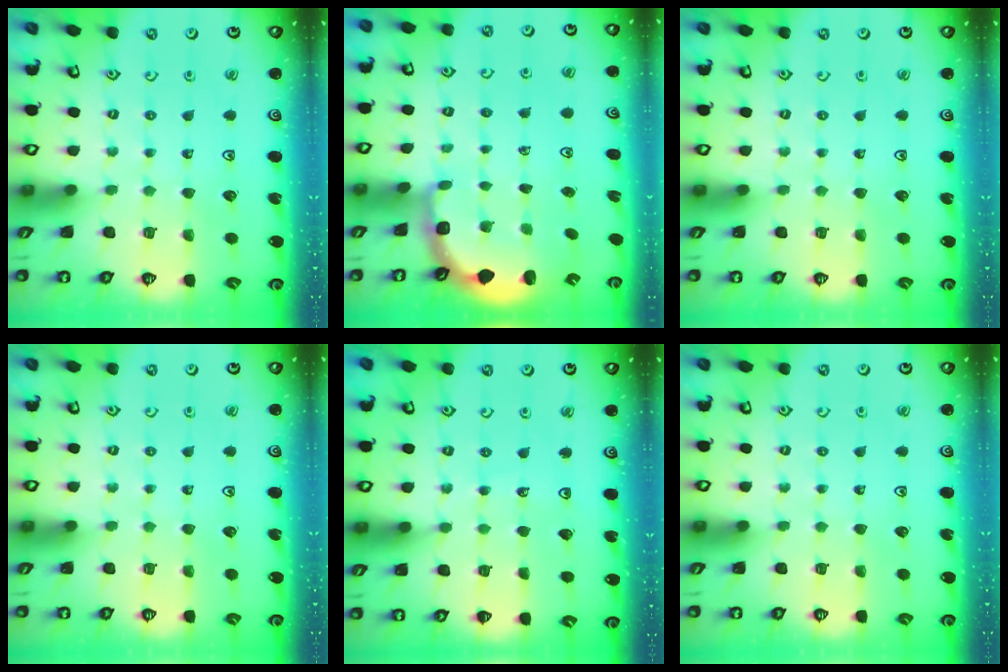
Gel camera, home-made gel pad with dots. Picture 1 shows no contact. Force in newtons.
{"total": 3.0, "press": 2.0, "slide": 2.2}
{"total": 0.0}
{"total": 0.0}
{"total": 3.8, "press": 3.7, "slide": 0.4}
{"total": 0.0}